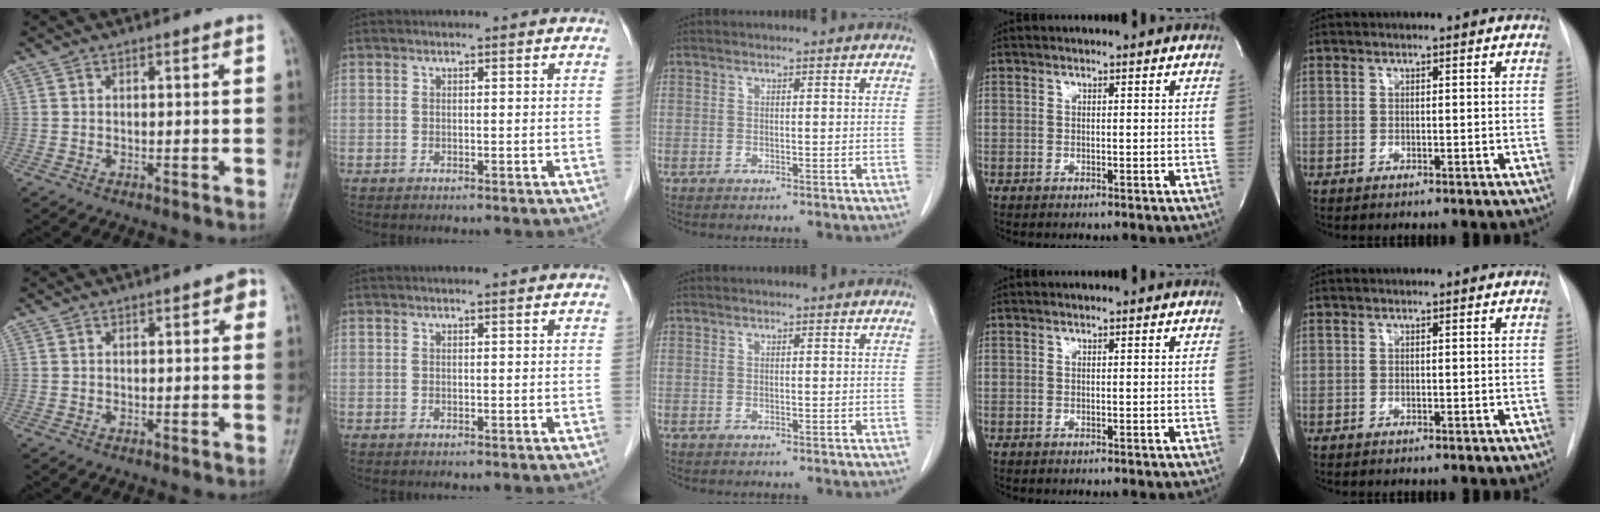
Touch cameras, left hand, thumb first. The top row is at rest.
{"thumb": {"total": 2.2, "force": [0.8, 1.2, 1.7], "torque": [-0.010, 0.003, 0.007]}, "index": {"total": 1.1, "force": [1.0, -0.1, 0.5], "torque": [-0.008, 0.009, 0.018]}}